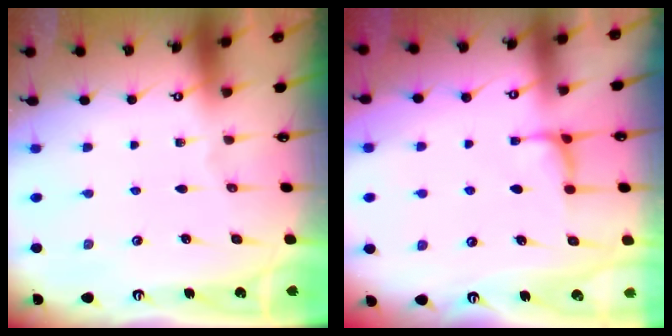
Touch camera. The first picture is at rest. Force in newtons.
{"total": 1.2, "press": 1.0, "slide": 0.7}